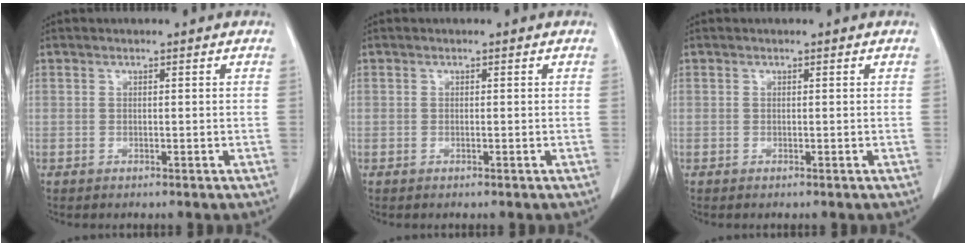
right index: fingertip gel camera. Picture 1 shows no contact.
{"total": 0.0}
{"total": 0.0}